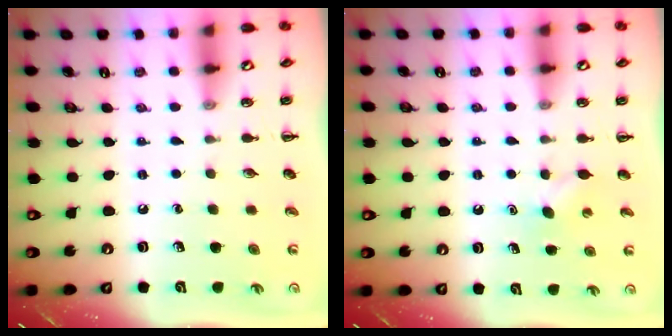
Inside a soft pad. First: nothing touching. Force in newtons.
{"total": 3.8, "press": 3.7, "slide": 1.0}